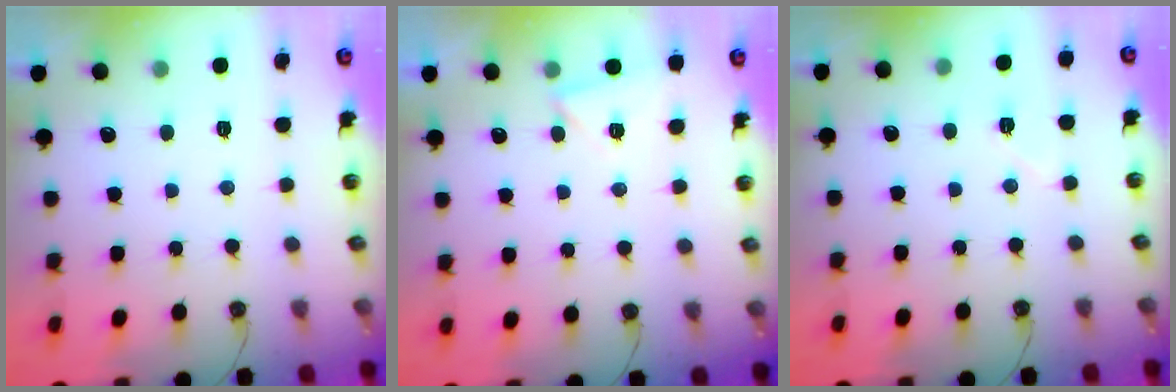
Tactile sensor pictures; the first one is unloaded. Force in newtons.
{"total": 3.5, "press": 3.3, "slide": 1.1}
{"total": 5.2, "press": 5.1, "slide": 1.0}